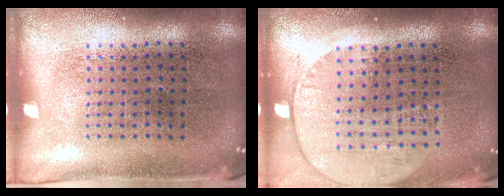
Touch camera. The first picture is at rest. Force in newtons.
{"total": 1.5, "press": 1.3, "slide": 0.7}